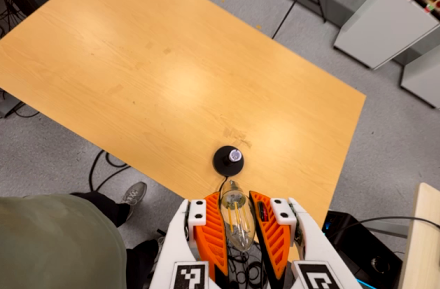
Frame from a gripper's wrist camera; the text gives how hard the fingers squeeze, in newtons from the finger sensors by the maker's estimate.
{"total": 22.8, "left": 25.3, "right": 20.4}